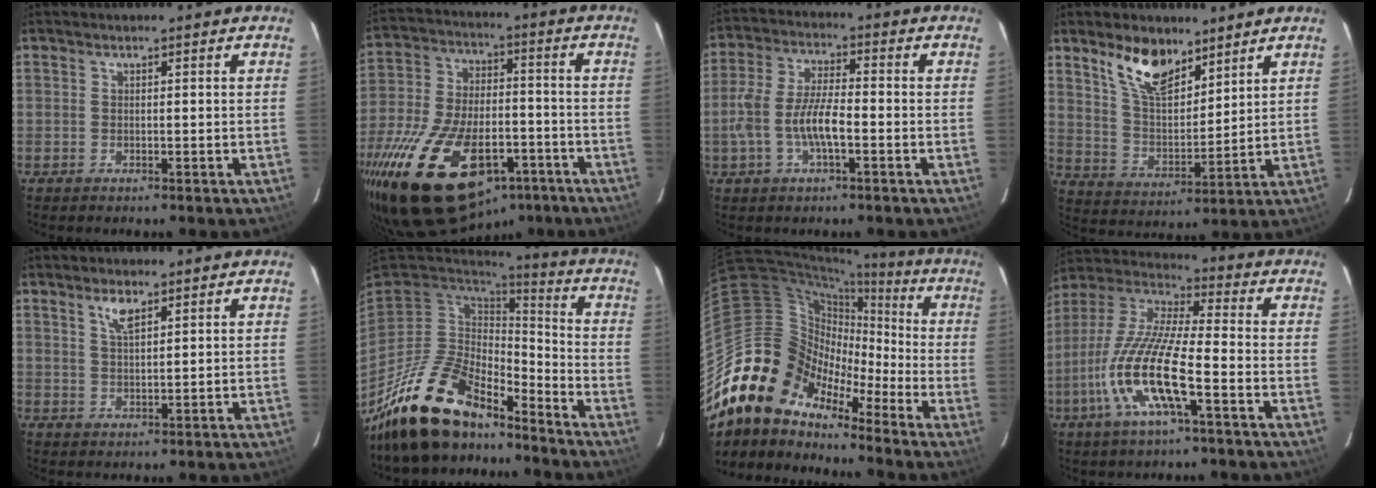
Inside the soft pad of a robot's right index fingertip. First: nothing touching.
{"total": 31.5, "force": [-17.3, 16.2, 20.8], "torque": [-0.430, -0.033, -0.269]}
{"total": 9.5, "force": [-2.7, 3.1, 8.5], "torque": [-0.178, 0.004, -0.051]}
{"total": 11.6, "force": [8.1, 5.1, 6.6], "torque": [-0.115, 0.000, 0.157]}
{"total": 3.5, "force": [2.2, 1.1, 2.5], "torque": [-0.044, 0.001, 0.042]}
{"total": 19.6, "force": [-15.4, 7.4, 9.7], "torque": [-0.202, -0.020, -0.271]}
{"total": 13.6, "force": [-10.1, 8.5, 3.1], "torque": [-0.062, 0.038, -0.210]}
{"total": 16.1, "force": [-6.2, 2.9, 14.6], "torque": [-0.300, -0.014, -0.127]}